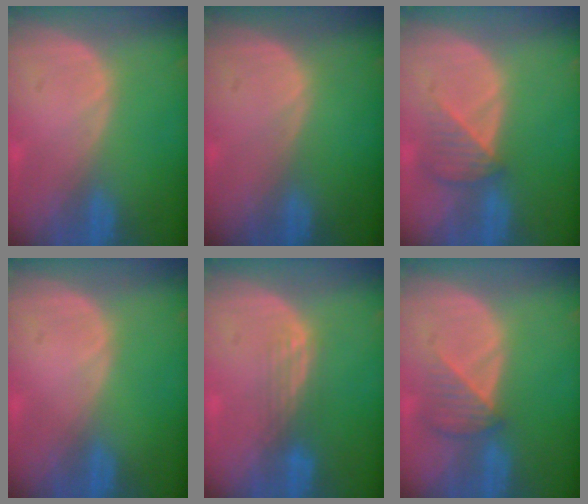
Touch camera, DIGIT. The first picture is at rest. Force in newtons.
{"total": 0.0}
{"total": 3.8, "press": 3.5, "slide": 1.4}
{"total": 0.0}
{"total": 3.0, "press": 2.5, "slide": 1.6}
{"total": 3.6, "press": 3.4, "slide": 1.1}